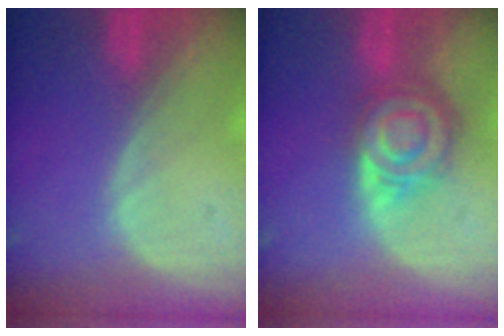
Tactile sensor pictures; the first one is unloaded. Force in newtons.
{"total": 8.1, "press": 7.1, "slide": 3.9}